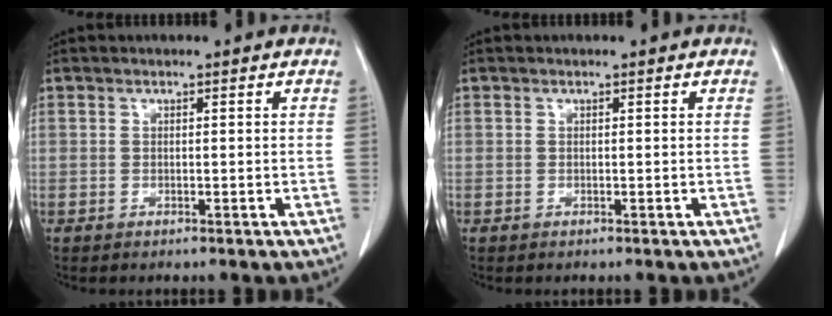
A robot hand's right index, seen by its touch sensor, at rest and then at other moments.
{"total": 0.0}